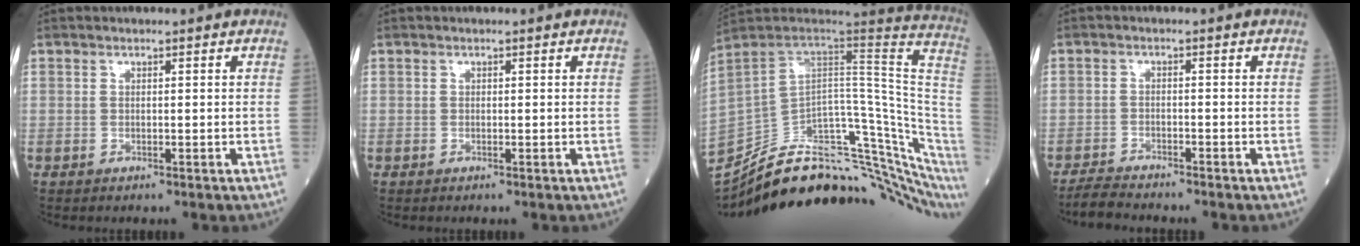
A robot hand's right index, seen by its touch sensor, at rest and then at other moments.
{"total": 0.0}
{"total": 37.9, "force": [-24.9, 12.4, 25.7], "torque": [-0.367, -0.004, -0.360]}
{"total": 5.1, "force": [-4.8, 0.8, 1.5], "torque": [-0.037, -0.016, -0.085]}